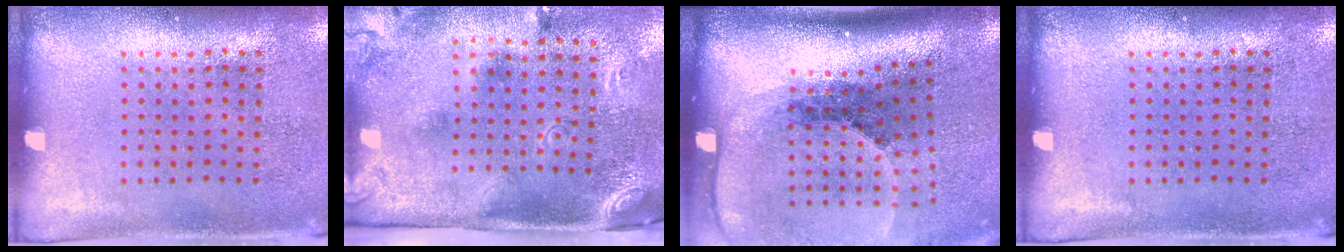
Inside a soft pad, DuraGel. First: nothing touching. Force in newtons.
{"total": 2.8, "press": 1.9, "slide": 2.0}
{"total": 2.7, "press": 1.9, "slide": 2.0}
{"total": 0.0}